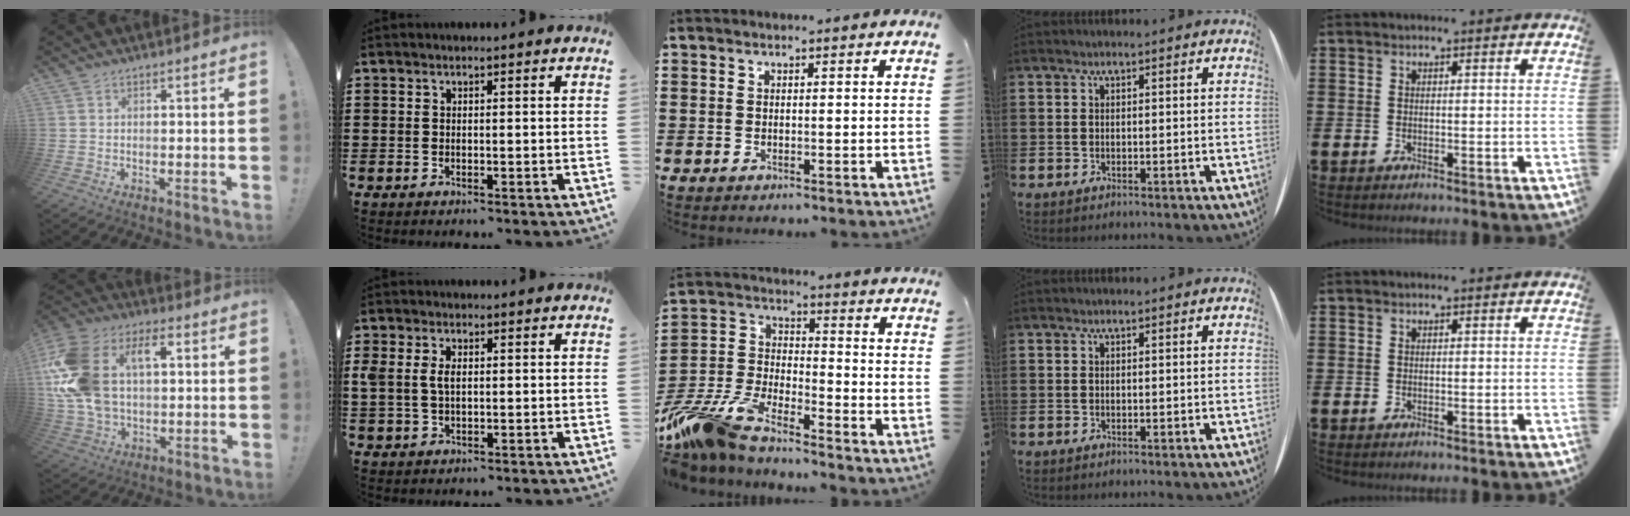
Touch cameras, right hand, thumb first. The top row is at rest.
{"thumb": {"total": 21.0, "force": [4.7, 13.7, 15.1], "torque": [-0.314, -0.001, 0.083]}, "index": {"total": 3.2, "force": [0.4, 1.8, 2.6], "torque": [-0.062, 0.006, 0.004]}, "middle": {"total": 10.0, "force": [-9.1, 1.2, 3.9], "torque": [-0.110, -0.002, -0.191]}}